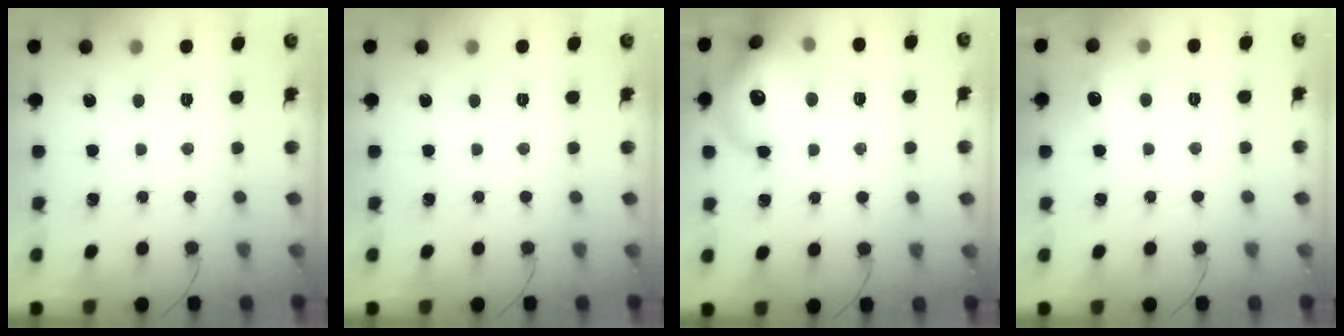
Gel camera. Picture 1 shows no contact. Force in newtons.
{"total": 0.0}
{"total": 16.0, "press": 15.9, "slide": 1.8}
{"total": 5.2, "press": 5.0, "slide": 1.3}